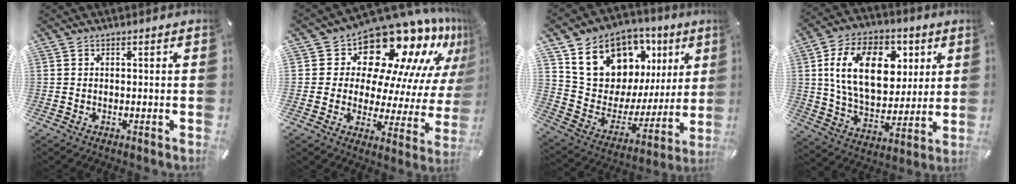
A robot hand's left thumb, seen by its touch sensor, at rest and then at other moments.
{"total": 16.5, "force": [13.9, 6.9, 5.6], "torque": [-0.080, -0.145, 0.226]}
{"total": 16.6, "force": [10.1, 11.7, 5.9], "torque": [-0.106, -0.077, 0.195]}
{"total": 20.6, "force": [6.0, 14.0, 13.8], "torque": [-0.243, 0.001, 0.104]}